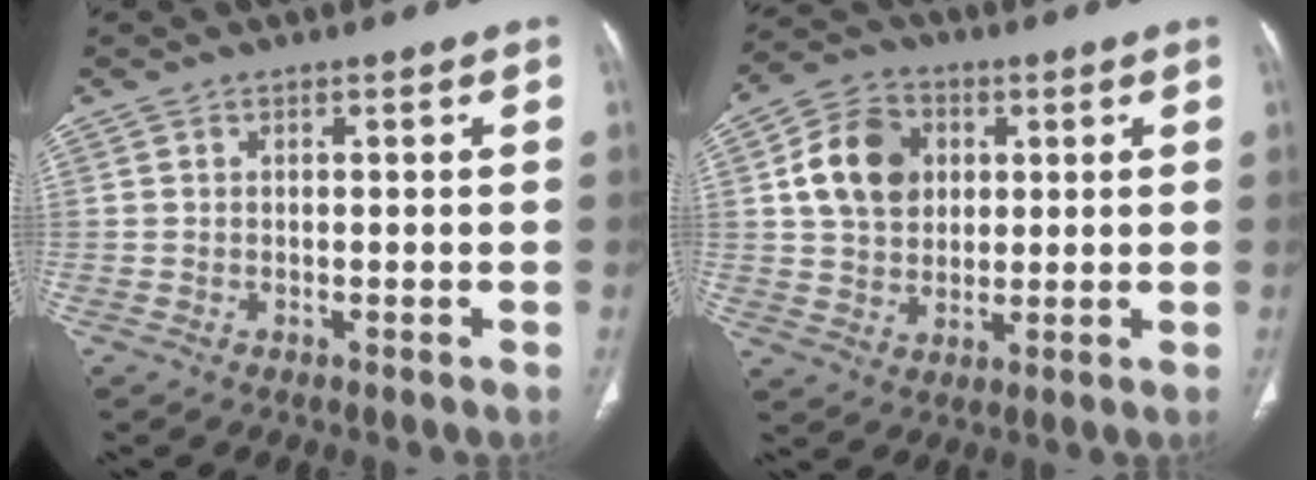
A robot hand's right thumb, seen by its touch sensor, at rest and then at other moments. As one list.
[{"total": 11.8, "force": [2.7, 9.3, 6.7], "torque": [-0.097, 0.003, 0.047]}]